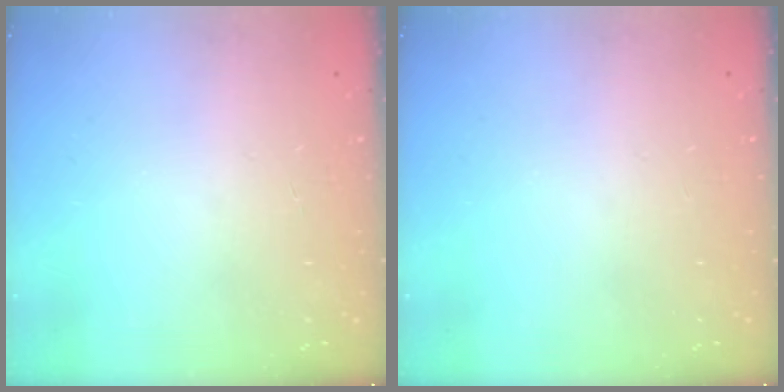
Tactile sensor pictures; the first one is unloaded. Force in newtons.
{"total": 0.0}